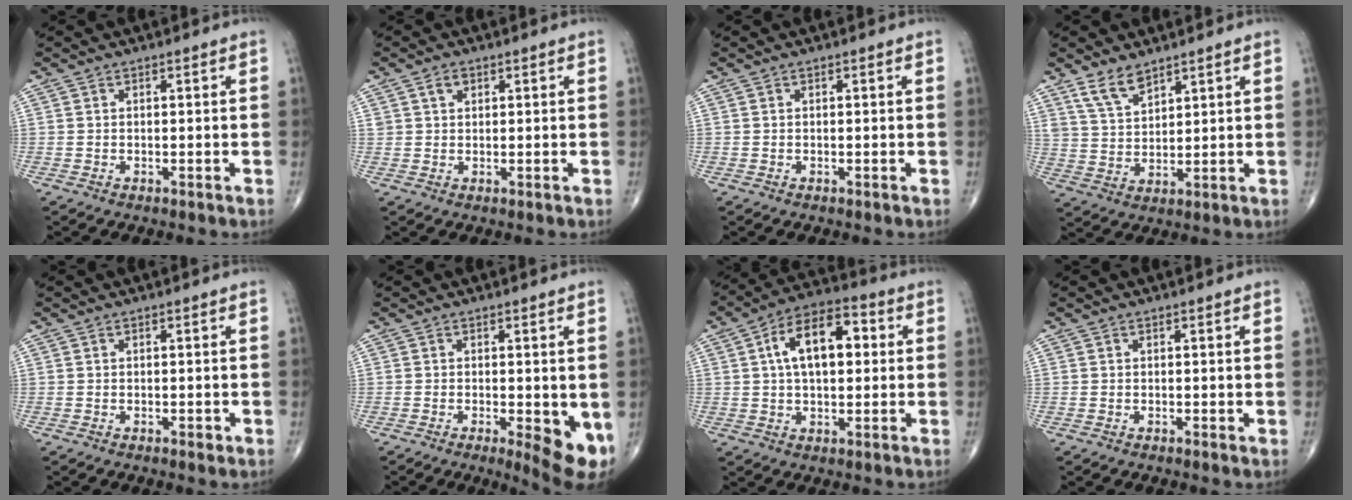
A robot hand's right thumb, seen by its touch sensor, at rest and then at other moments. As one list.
[{"total": 2.1, "force": [1.0, 1.5, 1.1], "torque": [-0.014, 0.001, 0.019]}, {"total": 0.0}, {"total": 6.2, "force": [4.7, 2.7, 3.1], "torque": [-0.048, -0.026, 0.098]}, {"total": 0.7, "force": [-0.3, 0.4, 0.6], "torque": [-0.003, 0.000, -0.006]}, {"total": 7.8, "force": [-1.7, 2.6, 7.2], "torque": [-0.088, -0.018, -0.021]}, {"total": 13.3, "force": [2.5, 7.2, 10.9], "torque": [-0.163, 0.022, 0.033]}, {"total": 0.0}]